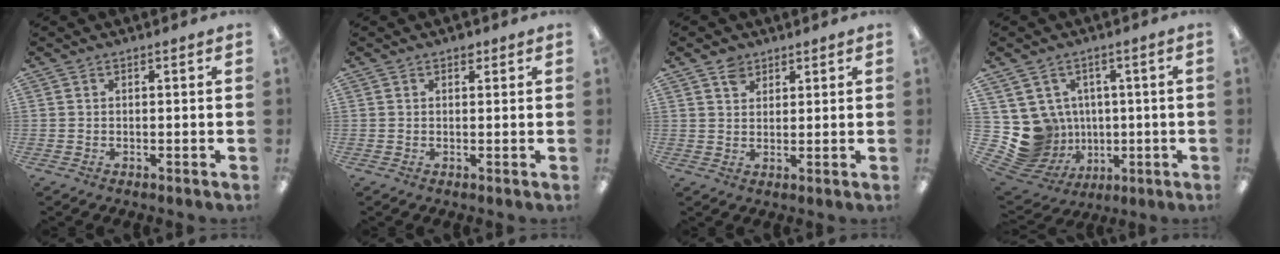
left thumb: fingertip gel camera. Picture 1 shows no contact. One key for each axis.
{"total": 1.5, "fx": 1.0, "fy": 0.9, "fz": 0.7, "tx": -0.008, "ty": -0.002, "tz": 0.016}
{"total": 3.6, "fx": 2.5, "fy": 2.5, "fz": 0.6, "tx": -0.004, "ty": -0.004, "tz": 0.046}
{"total": 10.6, "fx": 0.0, "fy": 10.4, "fz": 2.1, "tx": -0.085, "ty": -0.013, "tz": 0.020}